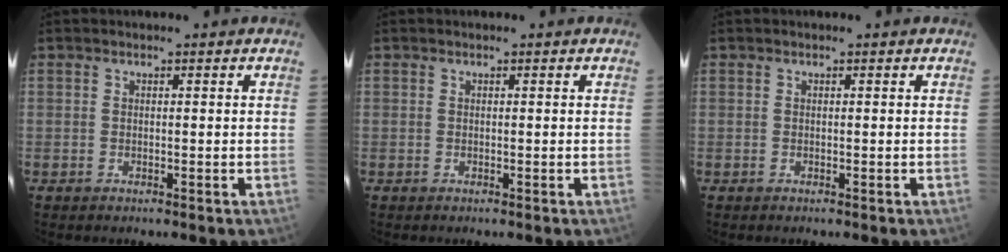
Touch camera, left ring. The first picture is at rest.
{"total": 0.0}
{"total": 0.0}